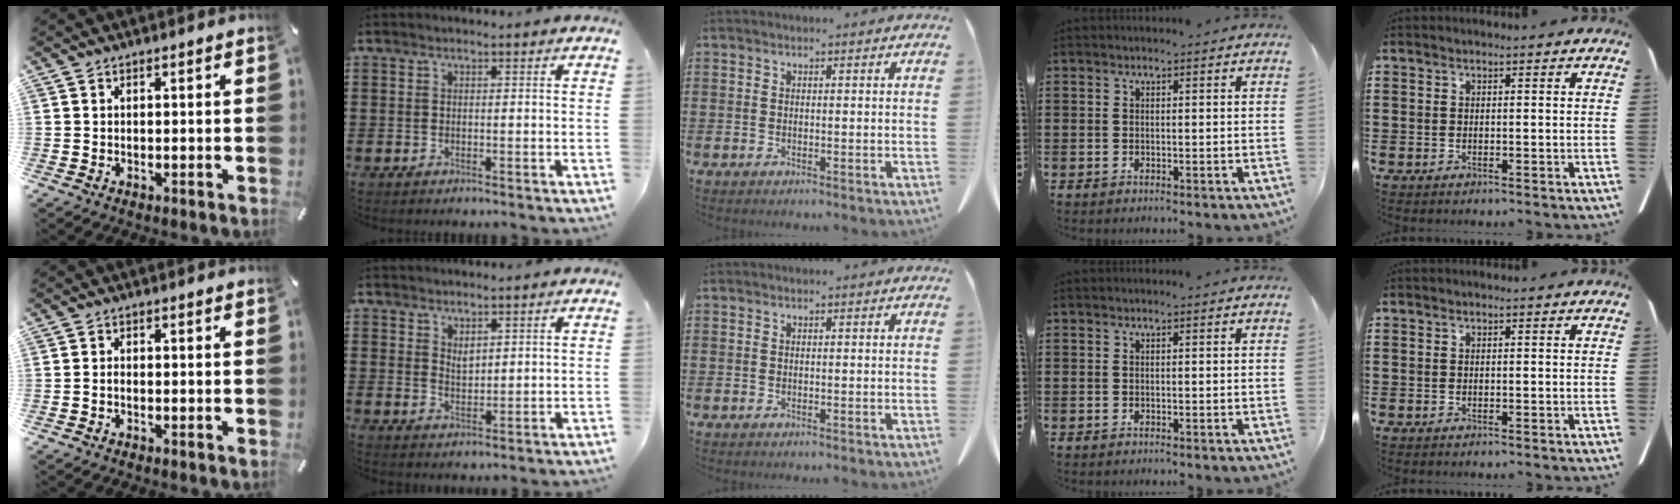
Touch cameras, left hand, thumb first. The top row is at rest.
{"thumb": {"total": 0.7, "force": [-0.4, 0.3, 0.6], "torque": [-0.012, -0.001, -0.007]}, "index": {"total": 2.1, "force": [1.8, 0.9, 0.6], "torque": [-0.007, -0.001, 0.031]}}